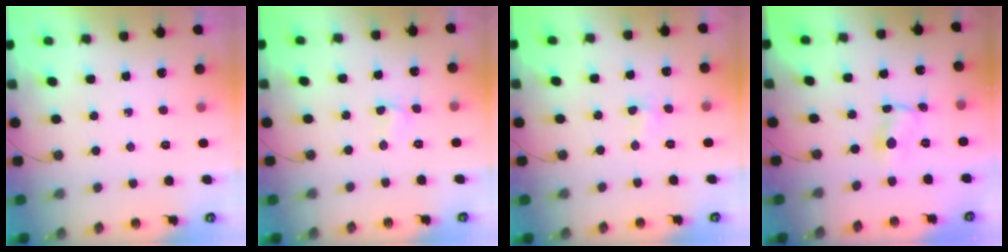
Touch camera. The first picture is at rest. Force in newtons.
{"total": 2.2, "press": 2.2, "slide": 0.5}
{"total": 2.5, "press": 2.1, "slide": 1.4}
{"total": 1.3, "press": 1.3, "slide": 0.2}